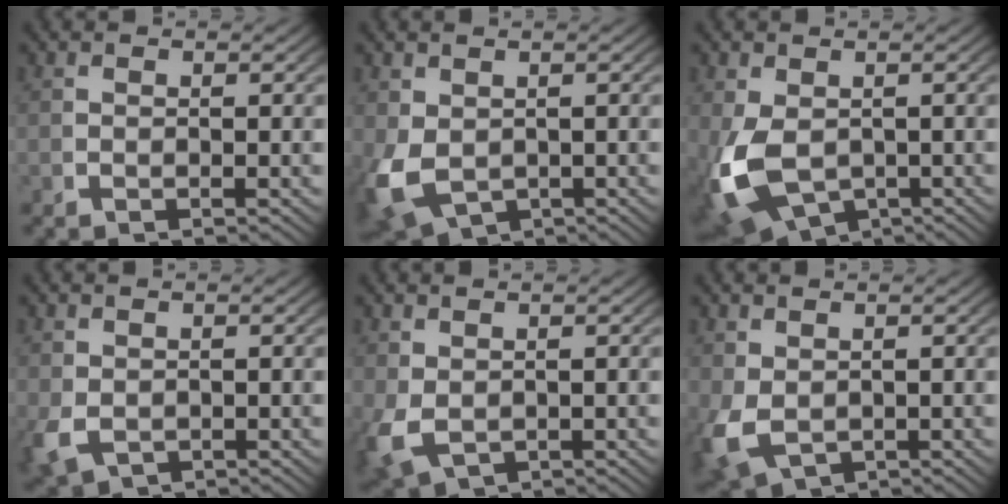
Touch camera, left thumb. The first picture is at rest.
{"total": 6.4, "force": [-2.0, 4.9, 3.6], "torque": [-0.097, -0.044, -0.006]}
{"total": 7.2, "force": [-2.0, 5.1, 4.7], "torque": [-0.122, -0.039, -0.014]}
{"total": 3.3, "force": [-0.9, 2.6, 1.7], "torque": [-0.053, -0.025, 0.003]}
{"total": 3.6, "force": [-0.8, 2.8, 2.2], "torque": [-0.059, -0.027, 0.010]}
{"total": 4.5, "force": [-1.2, 3.4, 2.7], "torque": [-0.072, -0.034, 0.006]}